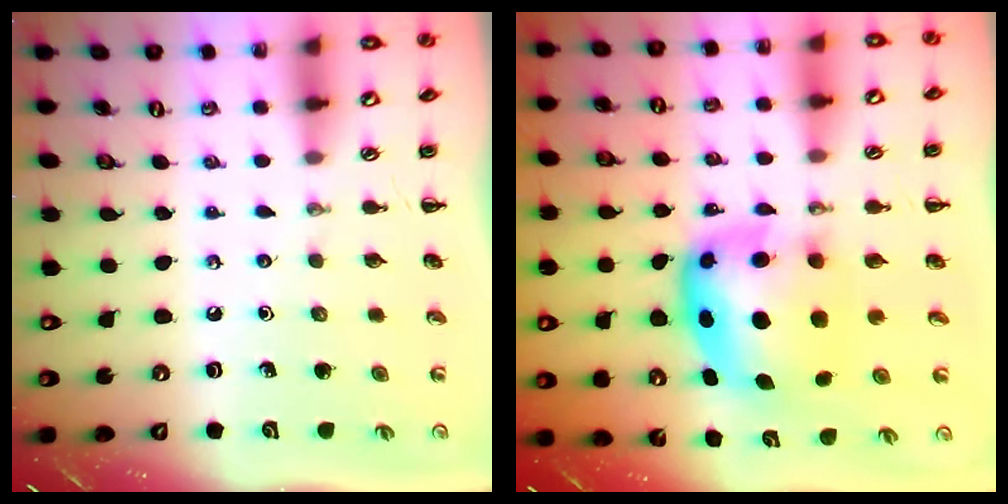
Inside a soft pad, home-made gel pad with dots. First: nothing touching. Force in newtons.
{"total": 7.4, "press": 7.2, "slide": 1.6}